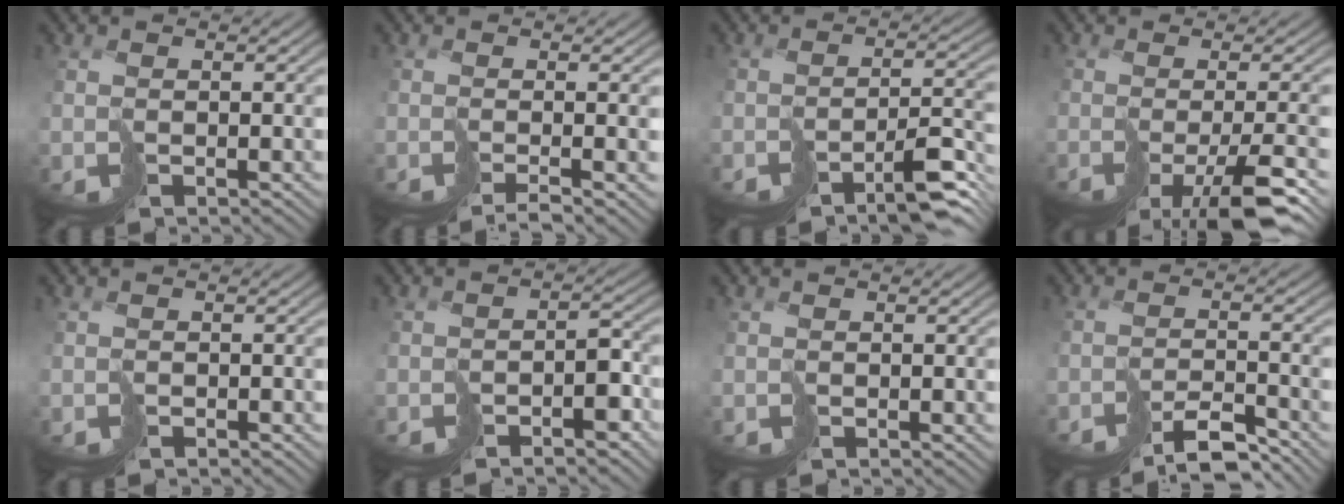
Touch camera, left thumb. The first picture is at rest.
{"total": 3.9, "force": [-1.4, 0.1, 3.7], "torque": [-0.037, 0.000, -0.018]}
{"total": 4.8, "force": [-3.6, 0.4, 3.1], "torque": [-0.031, 0.007, -0.060]}
{"total": 7.2, "force": [-3.8, 1.2, 6.1], "torque": [-0.081, -0.016, -0.051]}
{"total": 1.0, "force": [-0.9, 0.4, 0.0], "torque": [0.006, -0.002, -0.018]}
{"total": 4.0, "force": [-3.0, 1.4, 2.1], "torque": [-0.013, -0.001, -0.050]}
{"total": 0.0}
{"total": 6.0, "force": [-5.4, 0.6, 2.6], "torque": [-0.034, 0.003, -0.085]}